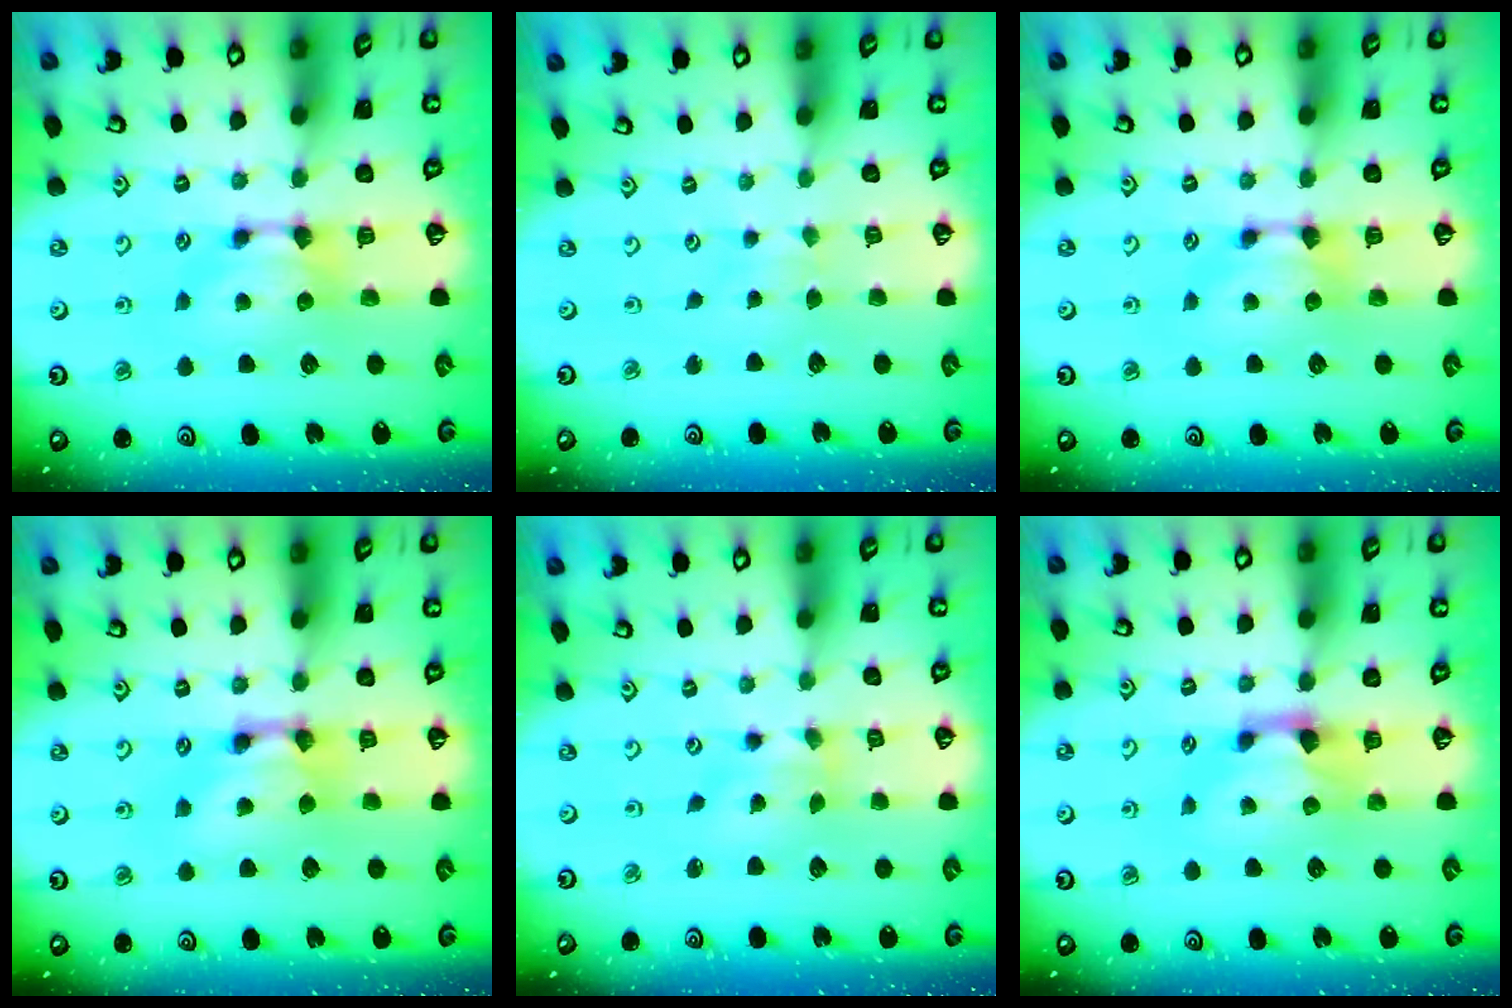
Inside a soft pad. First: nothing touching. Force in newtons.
{"total": 2.6, "press": 2.6, "slide": 0.2}
{"total": 0.0}
{"total": 2.5, "press": 2.5, "slide": 0.2}
{"total": 1.2, "press": 0.3, "slide": 1.1}
{"total": 1.6, "press": 0.9, "slide": 1.3}